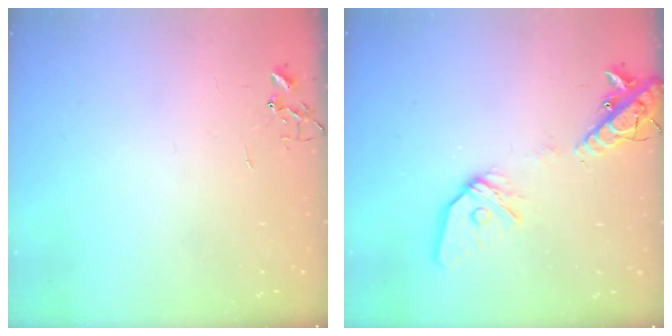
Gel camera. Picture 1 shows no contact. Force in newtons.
{"total": 15.2, "press": 14.9, "slide": 3.0}